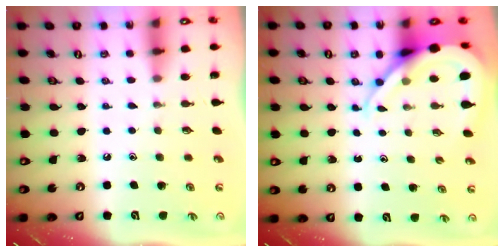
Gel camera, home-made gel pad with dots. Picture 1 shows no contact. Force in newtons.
{"total": 10.1, "press": 10.1, "slide": 0.9}